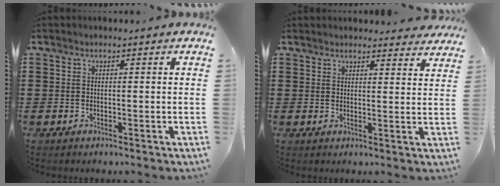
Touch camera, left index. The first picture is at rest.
{"total": 2.9, "force": [2.9, 0.3, 0.3], "torque": [-0.004, -0.010, 0.053]}